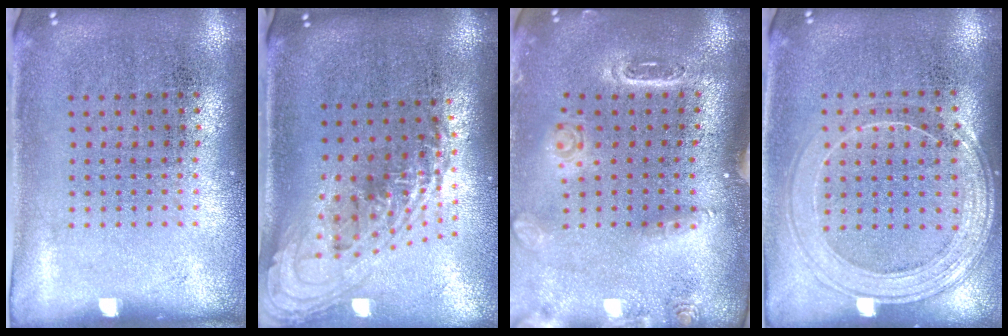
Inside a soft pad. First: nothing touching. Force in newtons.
{"total": 2.2, "press": 1.6, "slide": 1.5}
{"total": 1.5, "press": 1.5, "slide": 0.3}
{"total": 1.6, "press": 1.5, "slide": 0.6}